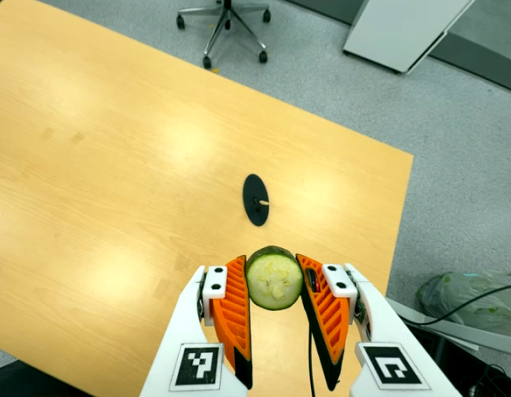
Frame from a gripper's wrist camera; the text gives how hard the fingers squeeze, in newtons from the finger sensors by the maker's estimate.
{"total": 11.2, "left": 11.6, "right": 10.7}